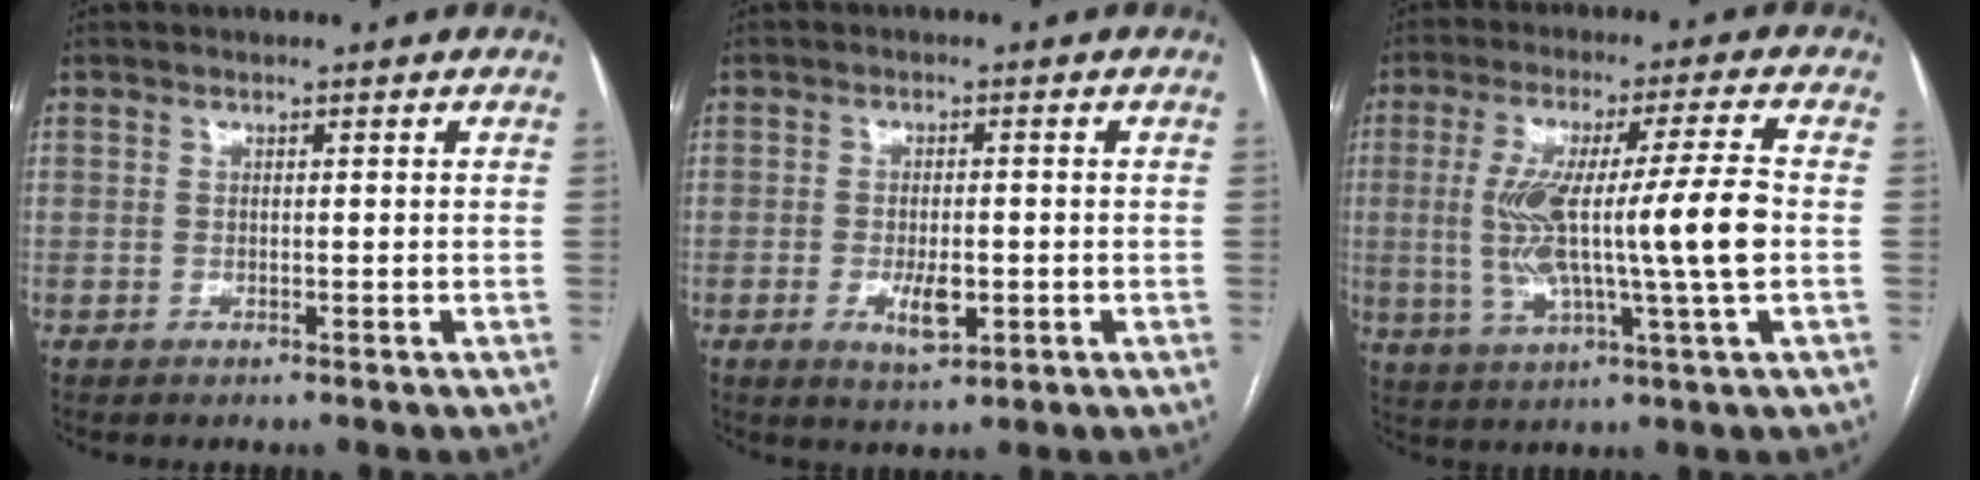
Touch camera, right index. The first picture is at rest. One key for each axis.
{"total": 4.7, "fx": -1.4, "fy": 1.7, "fz": 4.1, "tx": -0.073, "ty": -0.003, "tz": -0.016}
{"total": 14.4, "fx": -0.5, "fy": 0.1, "fz": 14.4, "tx": -0.271, "ty": 0.009, "tz": -0.008}